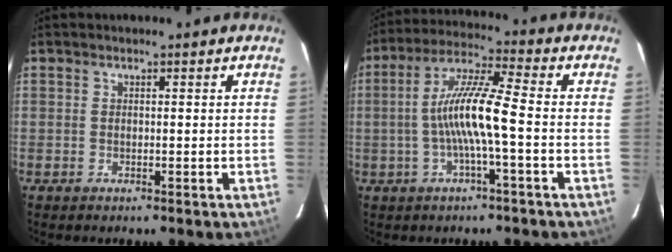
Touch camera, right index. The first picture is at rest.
{"total": 10.3, "force": [-1.8, 0.3, 10.1], "torque": [-0.202, 0.013, -0.036]}